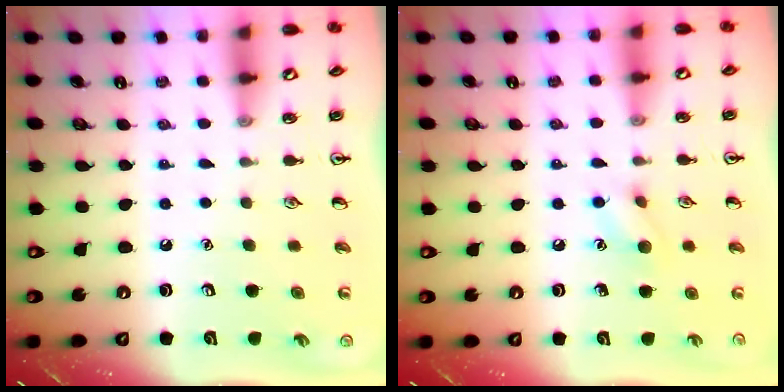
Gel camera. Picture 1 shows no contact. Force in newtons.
{"total": 6.7, "press": 6.6, "slide": 0.9}